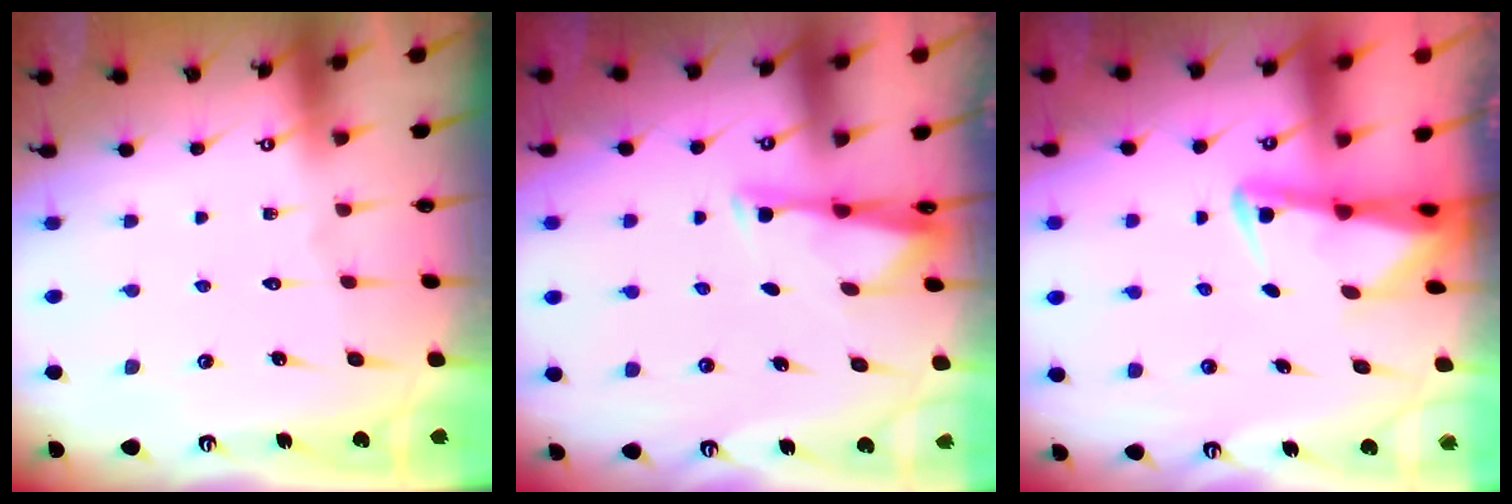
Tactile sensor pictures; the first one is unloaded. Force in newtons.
{"total": 3.1, "press": 3.1, "slide": 0.4}
{"total": 2.5, "press": 2.4, "slide": 0.6}